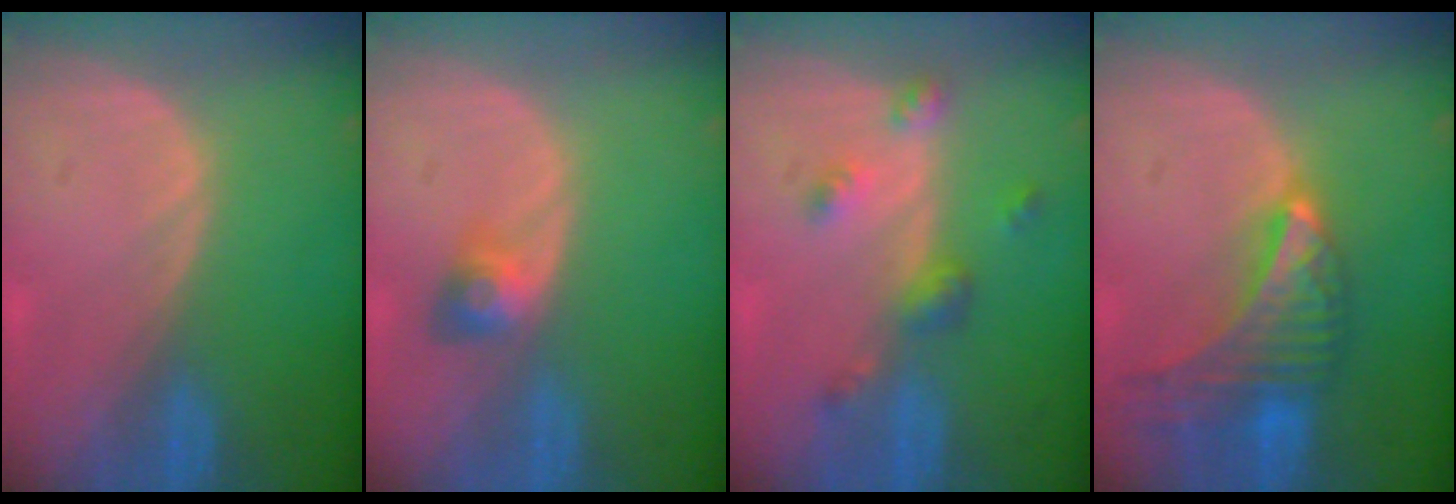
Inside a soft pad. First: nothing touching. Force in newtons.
{"total": 3.1, "press": 2.8, "slide": 1.4}
{"total": 4.8, "press": 4.3, "slide": 2.3}
{"total": 9.4, "press": 8.4, "slide": 4.3}